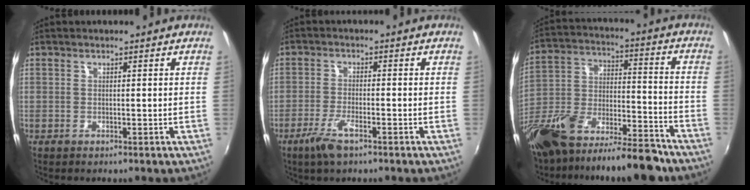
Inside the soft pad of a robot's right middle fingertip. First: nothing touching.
{"total": 5.2, "force": [-3.4, 1.2, 3.8], "torque": [-0.093, -0.009, -0.064]}
{"total": 17.9, "force": [-12.7, 6.5, 10.9], "torque": [-0.221, -0.006, -0.215]}